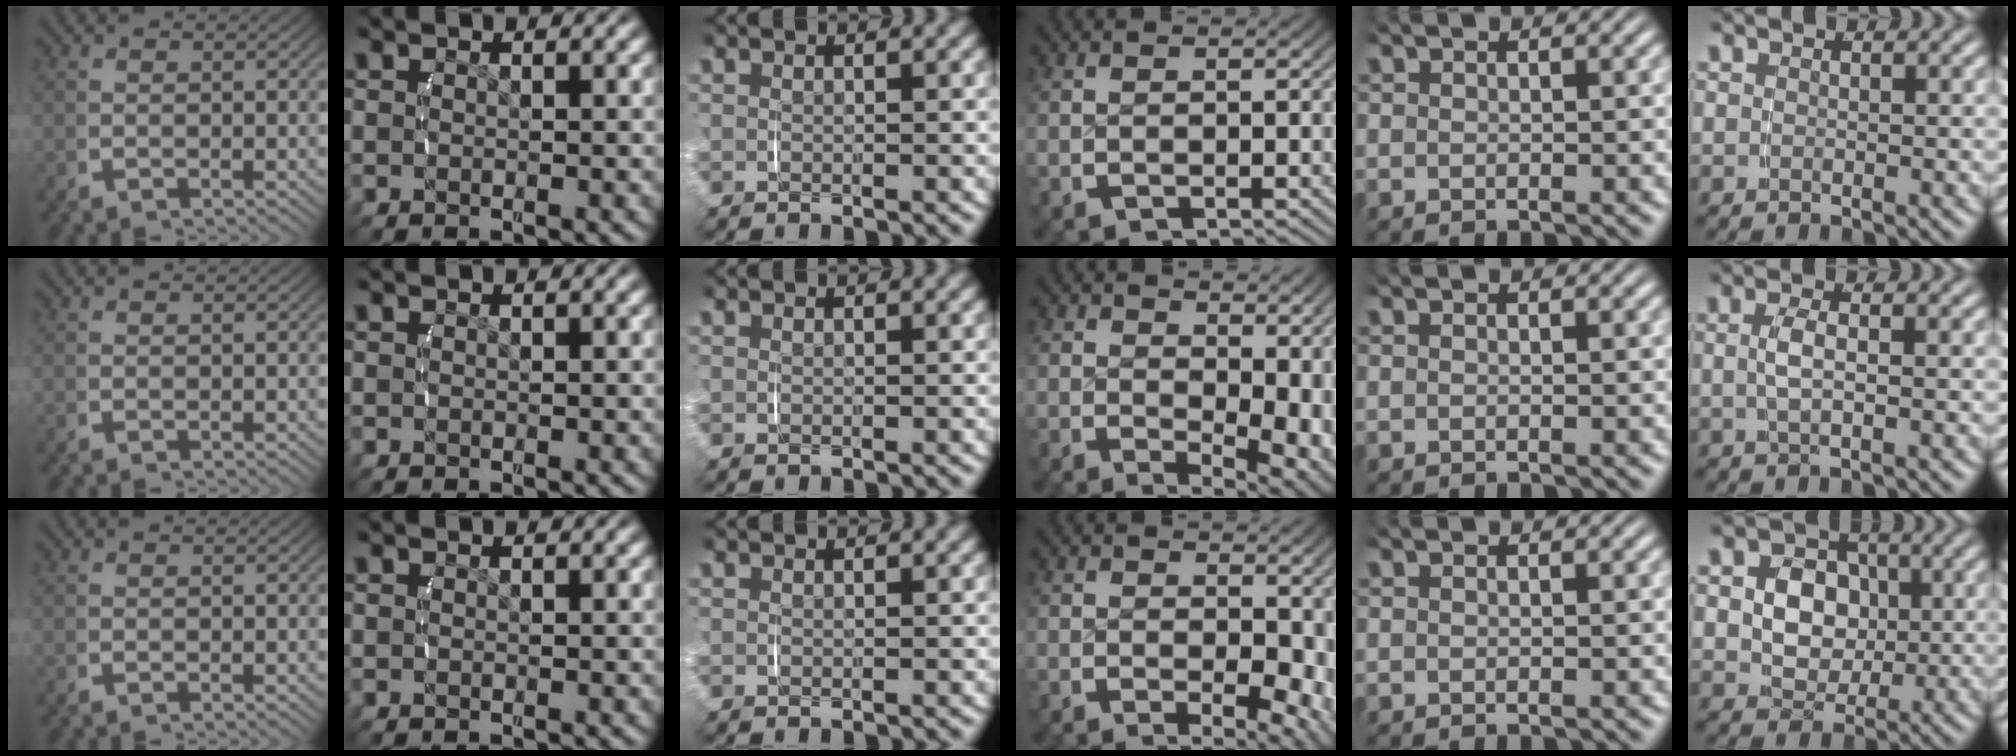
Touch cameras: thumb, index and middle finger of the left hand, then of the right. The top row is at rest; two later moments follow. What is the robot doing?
{"motion": "lift_and_place", "object": "glasses case"}